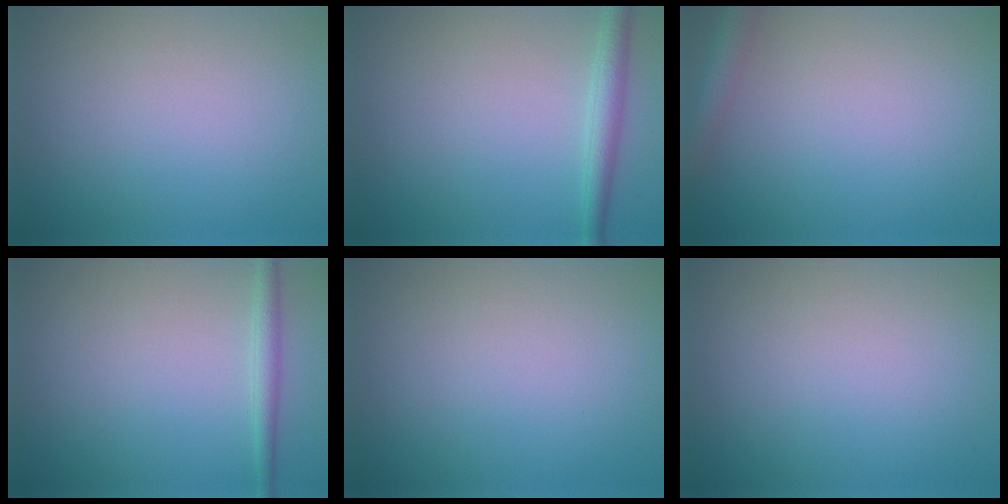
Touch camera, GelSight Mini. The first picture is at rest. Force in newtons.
{"total": 2.4, "press": 2.4, "slide": 0.0}
{"total": 2.9, "press": 2.9, "slide": 0.1}
{"total": 1.7, "press": 1.7, "slide": 0.0}
{"total": 0.0}
{"total": 0.0}